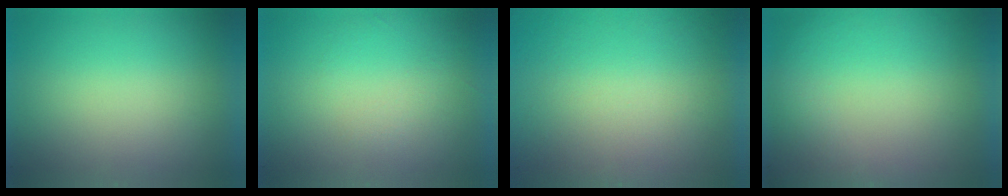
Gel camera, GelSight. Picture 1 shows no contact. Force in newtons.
{"total": 1.2}
{"total": 9.5}
{"total": 5.9}